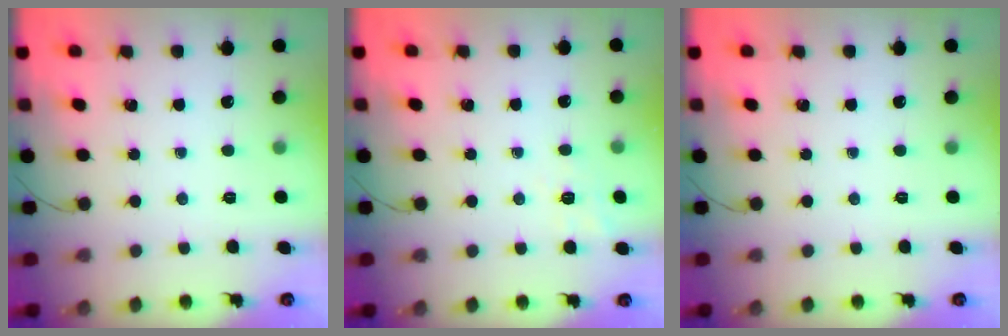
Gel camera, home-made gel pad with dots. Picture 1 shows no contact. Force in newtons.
{"total": 2.3, "press": 0.6, "slide": 2.2}
{"total": 0.0}